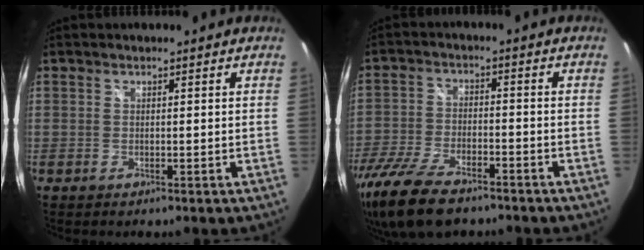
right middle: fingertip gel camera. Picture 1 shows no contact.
{"total": 15.5, "force": [-11.6, 5.6, 8.6], "torque": [-0.204, -0.038, -0.216]}